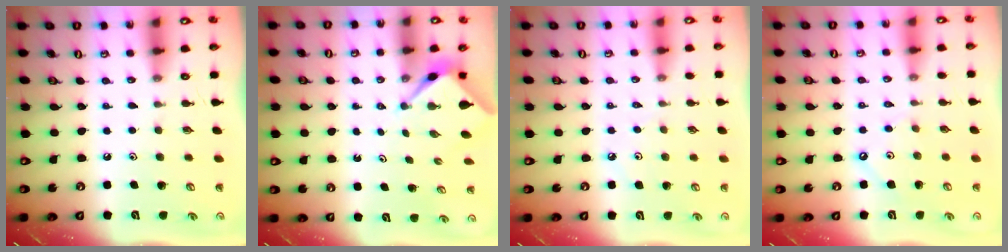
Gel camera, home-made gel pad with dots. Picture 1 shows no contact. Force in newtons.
{"total": 2.6, "press": 2.6, "slide": 0.3}
{"total": 2.3, "press": 2.2, "slide": 0.5}
{"total": 2.1, "press": 2.1, "slide": 0.4}